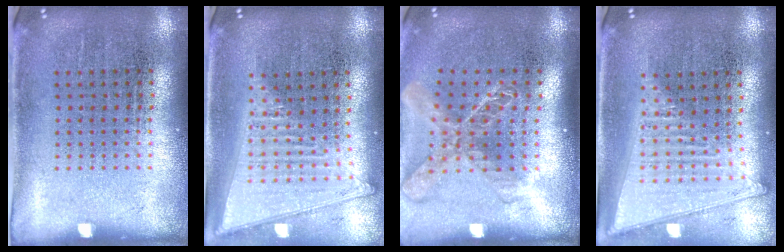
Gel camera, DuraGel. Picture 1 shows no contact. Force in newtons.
{"total": 1.8, "press": 1.6, "slide": 0.7}
{"total": 2.0, "press": 1.5, "slide": 1.3}
{"total": 1.8, "press": 1.6, "slide": 0.7}